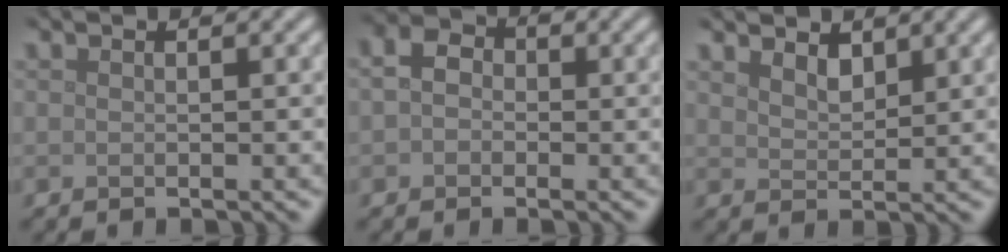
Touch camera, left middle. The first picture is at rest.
{"total": 2.7, "force": [-0.1, 2.3, 1.5], "torque": [-0.030, 0.004, -0.013]}
{"total": 2.2, "force": [1.8, 0.9, 0.8], "torque": [-0.022, -0.002, 0.034]}